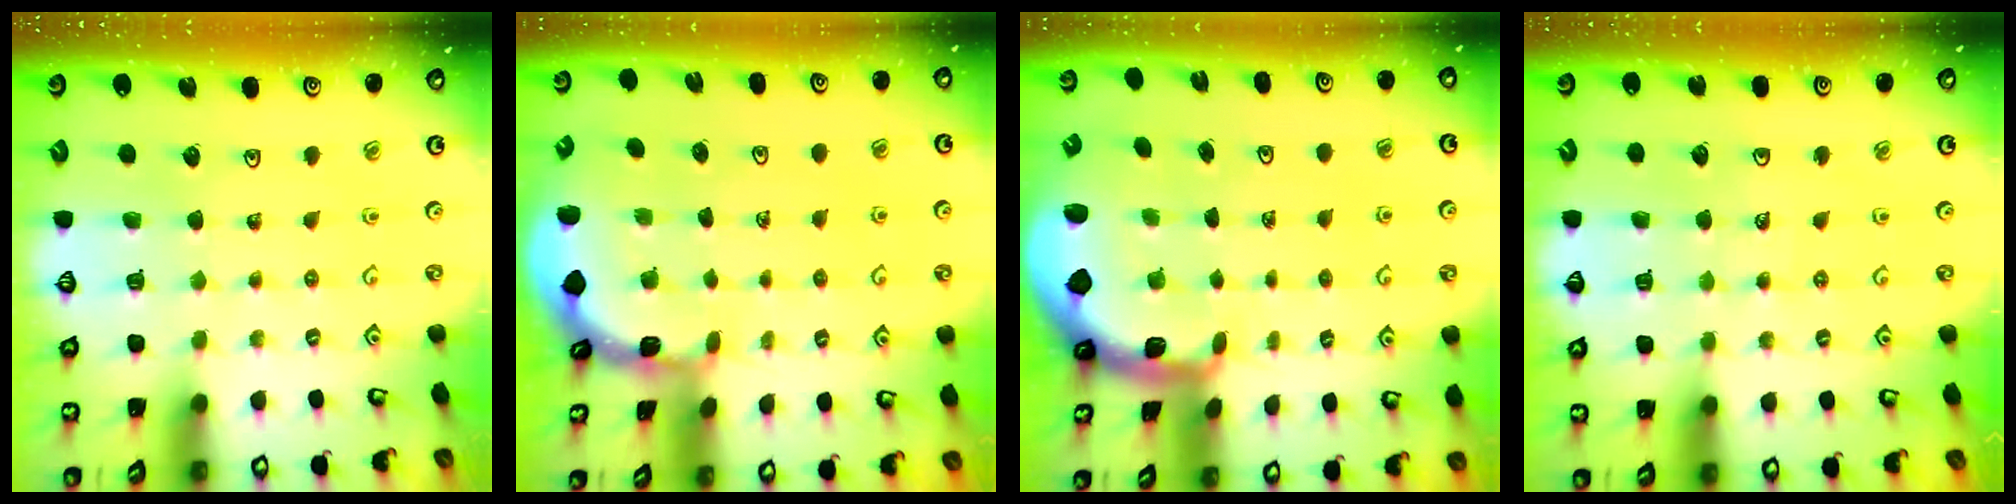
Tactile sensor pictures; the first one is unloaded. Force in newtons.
{"total": 1.5, "press": 1.5, "slide": 0.1}
{"total": 1.7, "press": 1.7, "slide": 0.4}
{"total": 5.0, "press": 4.6, "slide": 1.9}